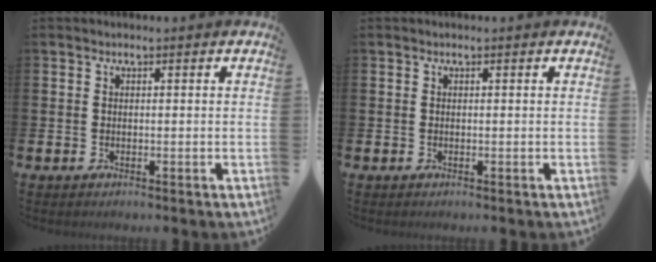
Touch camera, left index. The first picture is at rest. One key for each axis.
{"total": 0.0}